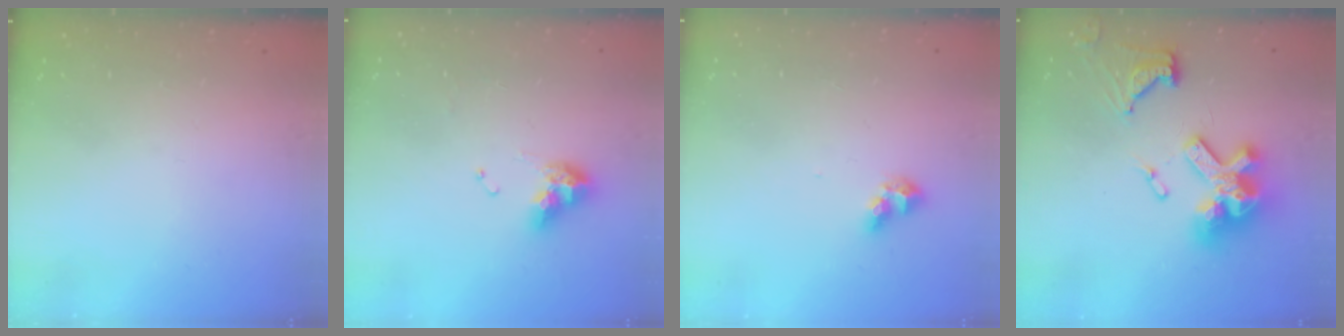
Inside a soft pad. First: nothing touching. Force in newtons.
{"total": 9.1, "press": 9.0, "slide": 1.0}
{"total": 6.8, "press": 6.8, "slide": 0.6}
{"total": 20.2, "press": 20.1, "slide": 2.1}